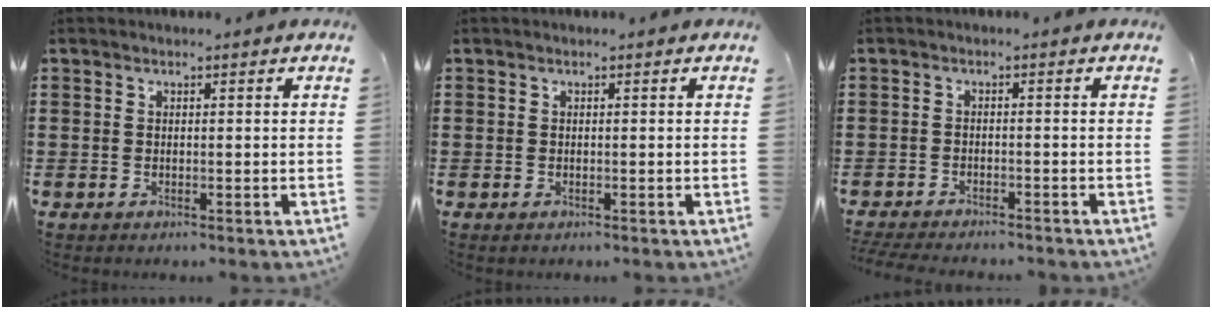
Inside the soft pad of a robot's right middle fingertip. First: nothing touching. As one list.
[{"total": 0.0}, {"total": 2.4, "force": [-2.4, 0.1, 0.2], "torque": [-0.015, -0.005, -0.053]}]